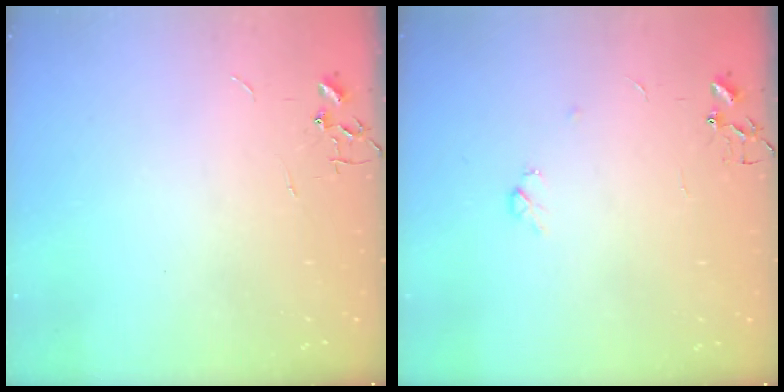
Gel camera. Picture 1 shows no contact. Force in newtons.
{"total": 3.7, "press": 3.7, "slide": 0.6}